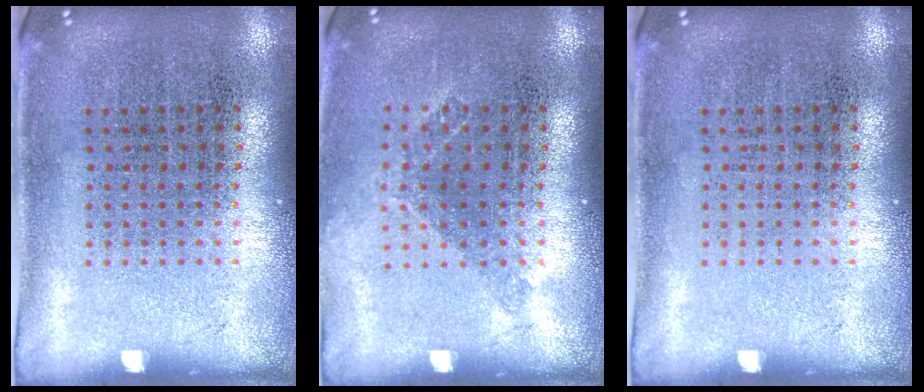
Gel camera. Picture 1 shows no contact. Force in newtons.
{"total": 1.0, "press": 0.8, "slide": 0.6}
{"total": 0.0}